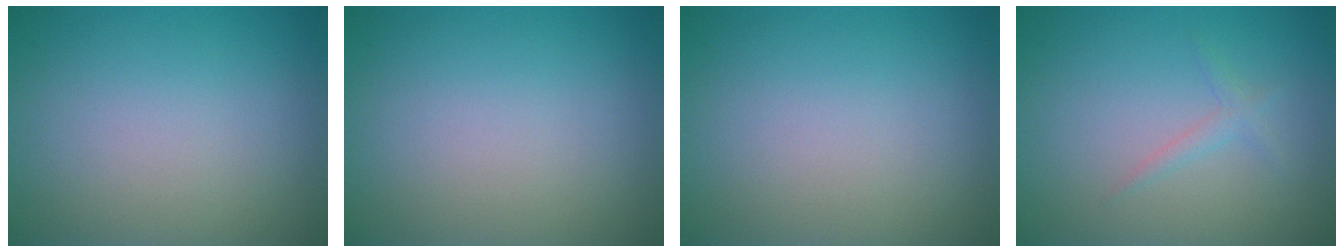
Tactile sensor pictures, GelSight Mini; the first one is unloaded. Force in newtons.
{"total": 0.0}
{"total": 0.0}
{"total": 1.1, "press": 1.1, "slide": 0.0}